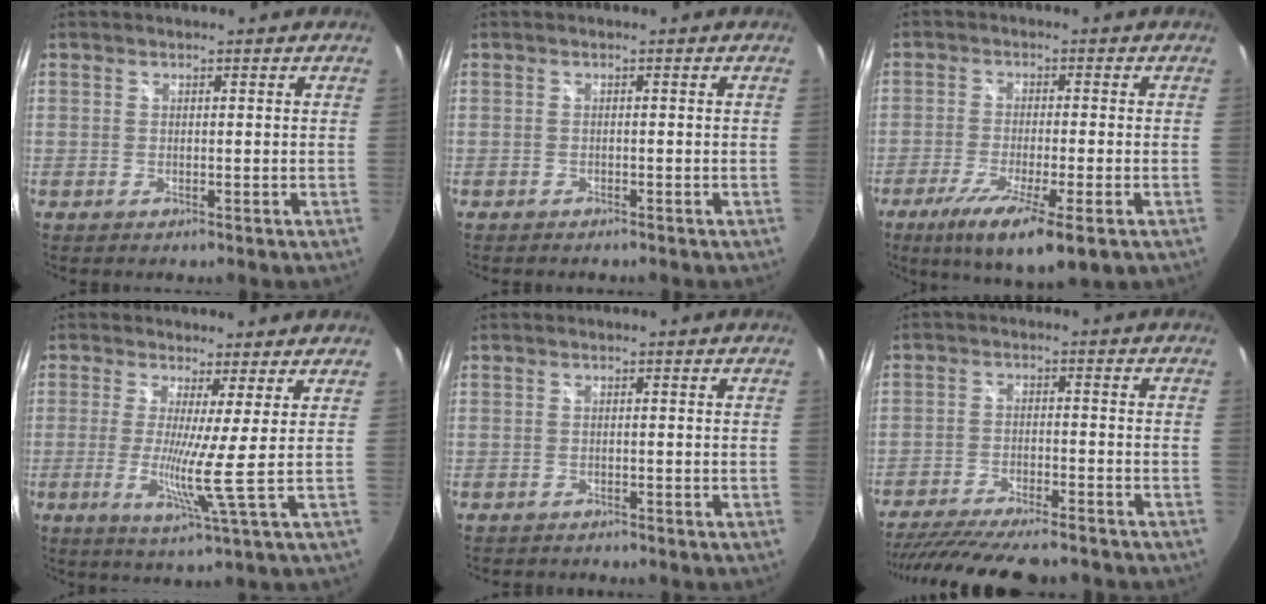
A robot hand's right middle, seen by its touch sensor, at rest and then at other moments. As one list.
[{"total": 1.3, "force": [-1.2, 0.5, 0.4], "torque": [-0.013, -0.007, -0.018]}, {"total": 11.5, "force": [-6.3, 1.6, 9.5], "torque": [-0.188, -0.041, -0.104]}, {"total": 6.1, "force": [0.2, -2.2, 5.7], "torque": [-0.108, -0.021, -0.011]}, {"total": 0.9, "force": [-0.9, 0.2, -0.1], "torque": [-0.001, -0.003, -0.014]}, {"total": 17.9, "force": [-15.4, 3.5, 8.3], "torque": [-0.166, -0.030, -0.239]}]